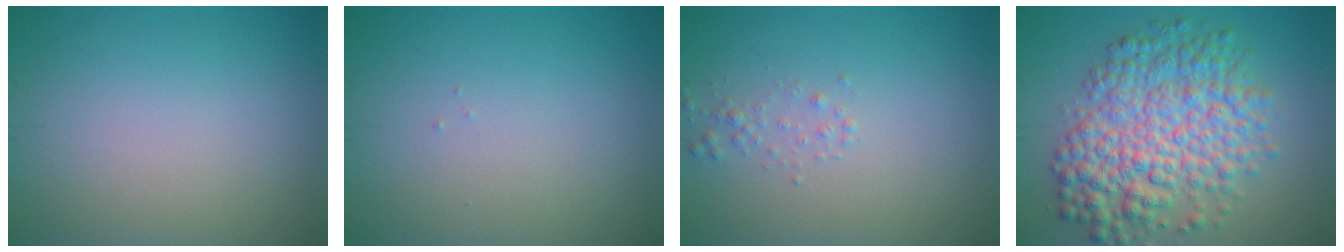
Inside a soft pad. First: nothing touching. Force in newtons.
{"total": 0.0}
{"total": 0.9, "press": 0.9, "slide": 0.0}
{"total": 8.7, "press": 8.7, "slide": 0.1}